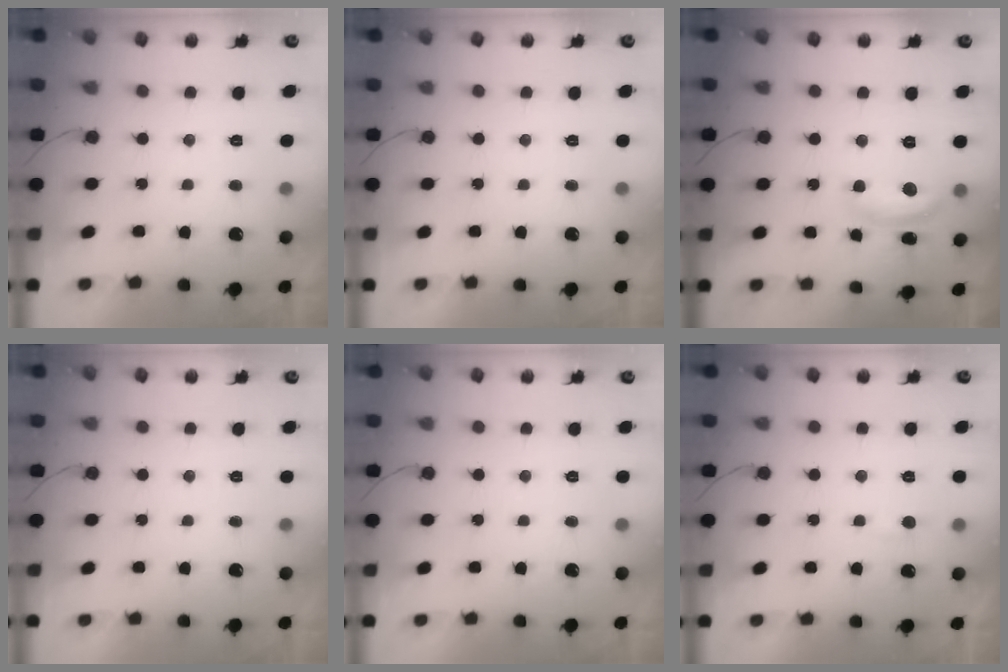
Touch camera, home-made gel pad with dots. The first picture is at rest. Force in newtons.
{"total": 0.0}
{"total": 10.6, "press": 10.6, "slide": 0.6}
{"total": 0.0}
{"total": 0.0}
{"total": 2.7, "press": 2.7, "slide": 0.4}